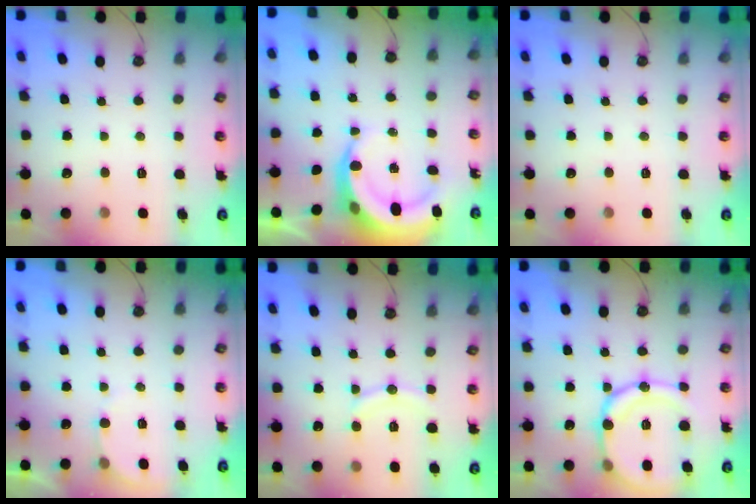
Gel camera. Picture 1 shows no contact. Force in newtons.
{"total": 8.9, "press": 8.8, "slide": 1.4}
{"total": 0.0}
{"total": 3.2, "press": 3.2, "slide": 0.3}
{"total": 9.9, "press": 9.9, "slide": 1.0}
{"total": 18.3, "press": 18.0, "slide": 3.5}